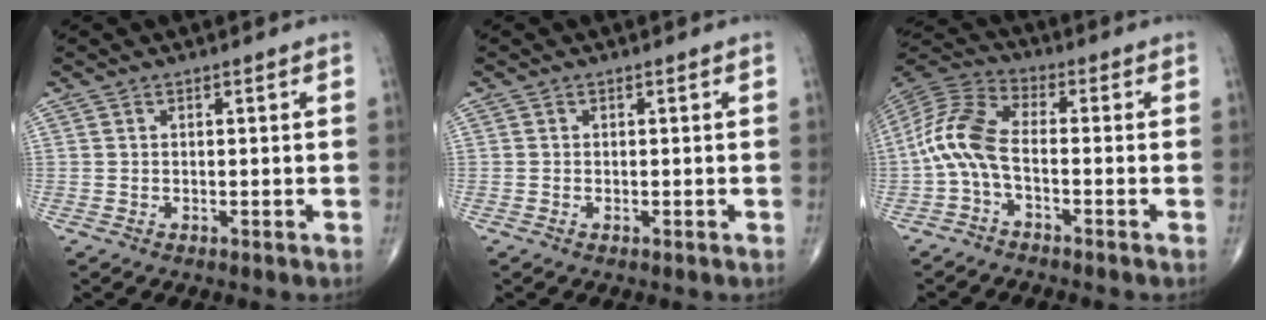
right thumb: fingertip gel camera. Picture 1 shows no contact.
{"total": 0.0}
{"total": 9.7, "force": [-2.1, 4.4, 8.4], "torque": [-0.184, 0.034, -0.056]}